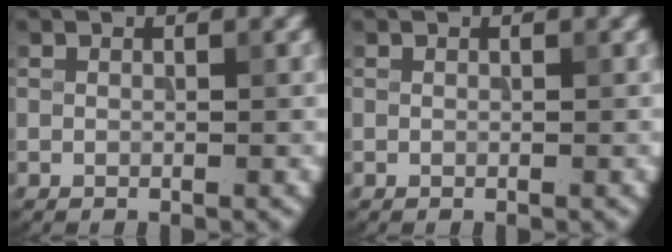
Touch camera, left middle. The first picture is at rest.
{"total": 0.0}